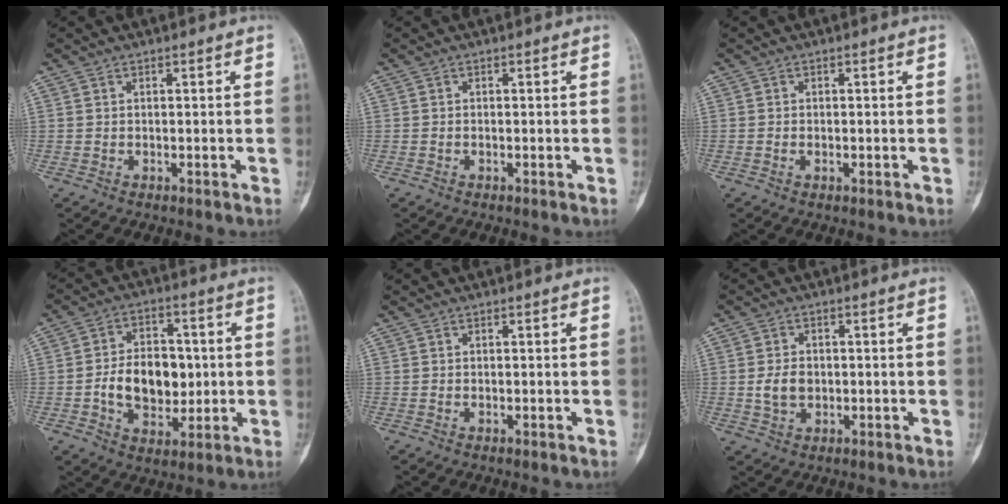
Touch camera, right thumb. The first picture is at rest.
{"total": 0.0}
{"total": 0.9, "force": [-0.2, 0.6, 0.6], "torque": [-0.008, 0.006, -0.004]}
{"total": 12.9, "force": [-0.8, 8.7, 9.4], "torque": [-0.118, 0.015, -0.010]}
{"total": 0.0}
{"total": 4.6, "force": [-0.3, 3.4, 3.1], "torque": [-0.050, 0.002, -0.005]}